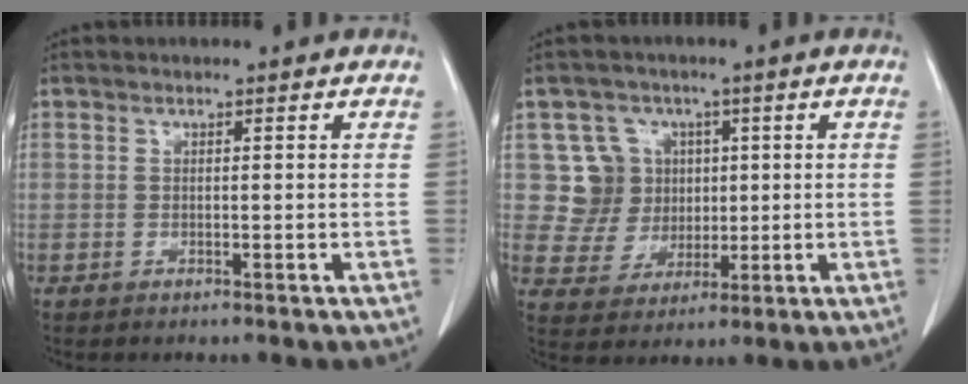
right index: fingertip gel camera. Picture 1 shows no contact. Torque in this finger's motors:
{"motor_torque": [-0.02, 0.02, 0.03, -0.02]}